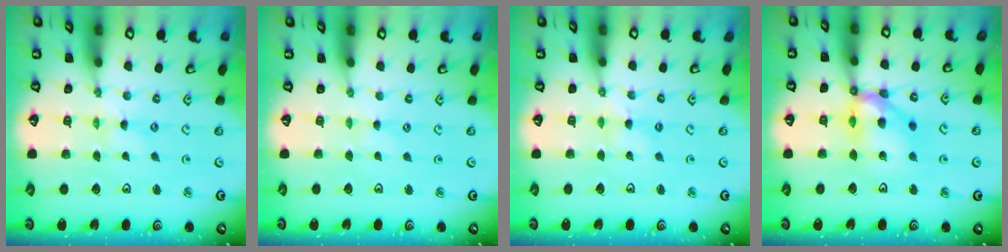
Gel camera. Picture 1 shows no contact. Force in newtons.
{"total": 0.0}
{"total": 1.2, "press": 1.2, "slide": 0.1}
{"total": 13.0, "press": 12.9, "slide": 1.9}